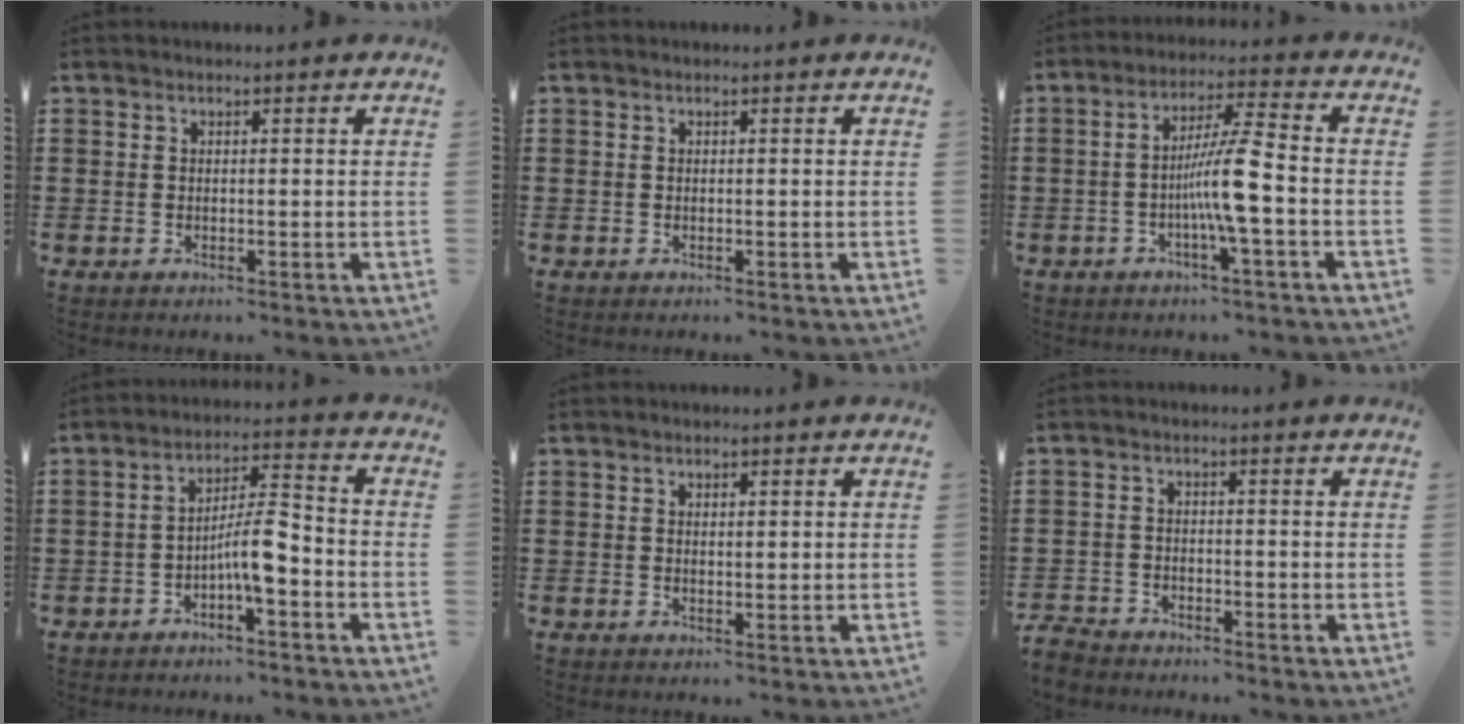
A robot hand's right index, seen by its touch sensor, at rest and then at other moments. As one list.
[{"total": 0.0}, {"total": 8.2, "force": [-2.1, 0.1, 7.9], "torque": [-0.150, -0.007, -0.045]}, {"total": 6.7, "force": [-2.8, 1.5, 5.9], "torque": [-0.102, 0.009, -0.052]}, {"total": 0.7, "force": [0.3, 0.3, 0.5], "torque": [-0.011, 0.003, 0.006]}, {"total": 2.8, "force": [-2.7, 0.5, 0.2], "torque": [-0.024, -0.006, -0.063]}]